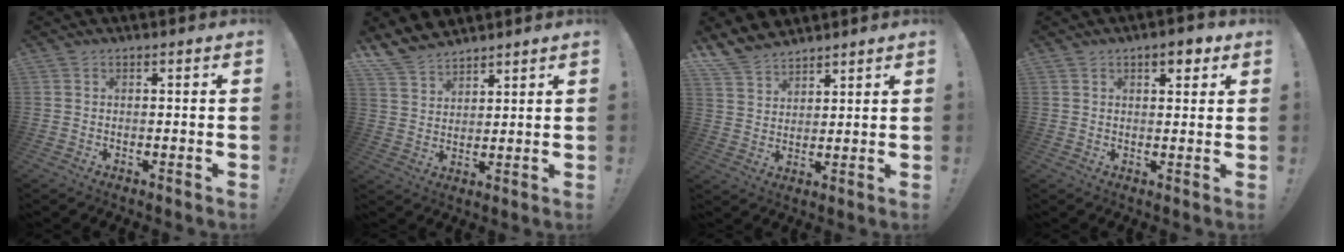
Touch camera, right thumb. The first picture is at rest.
{"total": 8.2, "force": [7.3, 3.4, 1.7], "torque": [-0.045, -0.051, 0.145]}
{"total": 7.9, "force": [6.9, 3.5, 1.5], "torque": [-0.040, -0.048, 0.138]}
{"total": 5.0, "force": [2.9, 2.3, 3.4], "torque": [-0.032, -0.012, 0.044]}